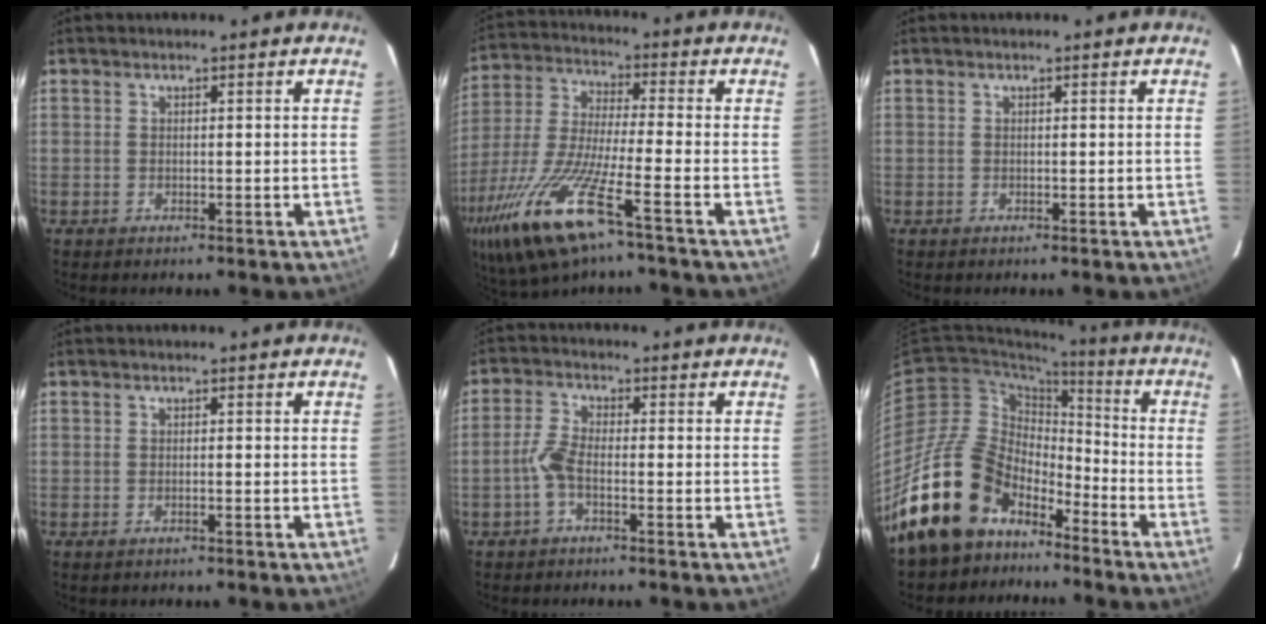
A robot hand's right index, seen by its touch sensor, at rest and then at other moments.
{"total": 19.2, "force": [-10.8, 2.8, 15.6], "torque": [-0.333, -0.044, -0.208]}
{"total": 0.0}
{"total": 1.0, "force": [-0.7, 0.0, 0.7], "torque": [-0.015, 0.002, -0.013]}
{"total": 3.7, "force": [-1.7, 1.1, 3.1], "torque": [-0.074, 0.007, -0.038]}
{"total": 18.3, "force": [-13.4, 10.4, 6.7], "torque": [-0.145, 0.021, -0.233]}